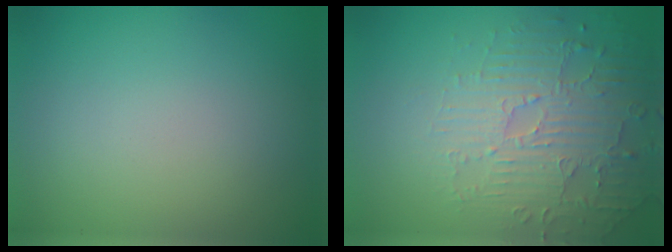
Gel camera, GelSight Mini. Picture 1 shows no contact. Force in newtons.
{"total": 4.7, "press": 3.7, "slide": 2.9}